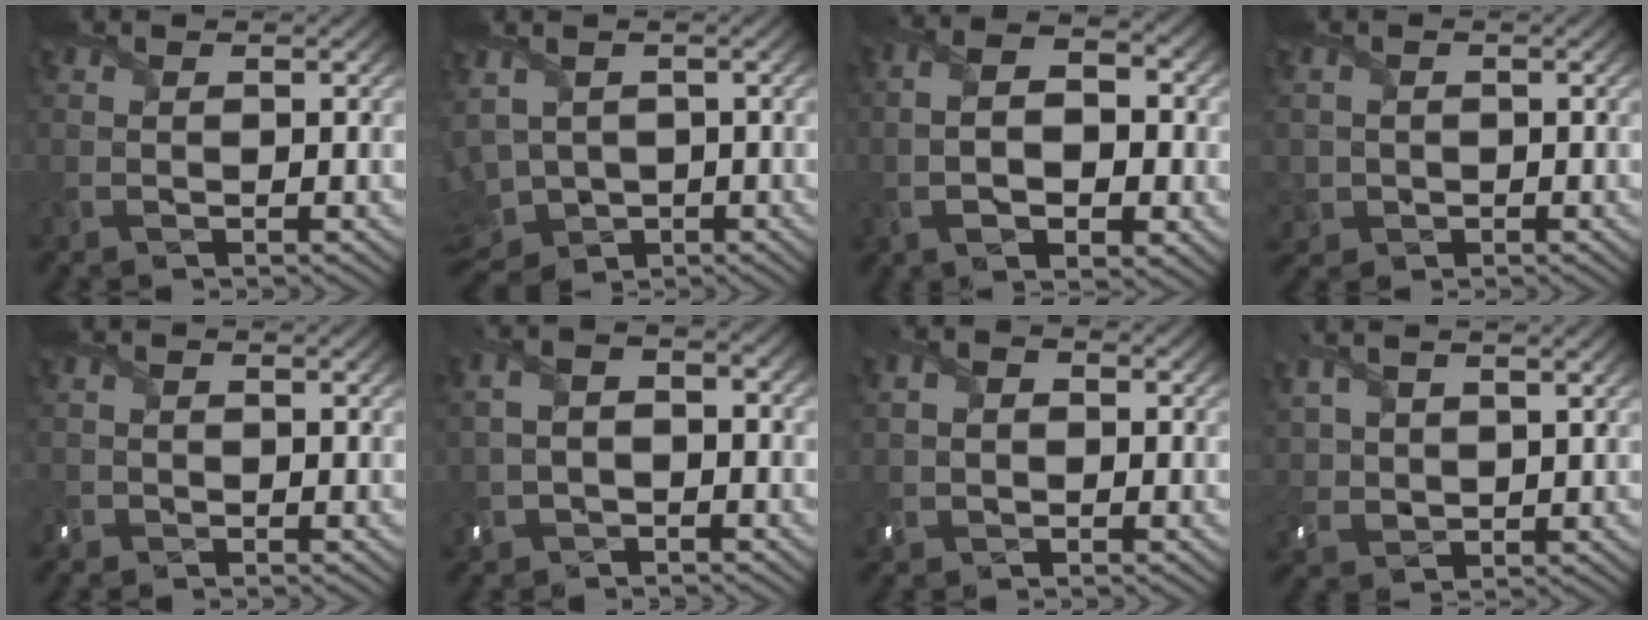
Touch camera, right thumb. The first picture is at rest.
{"total": 7.2, "force": [-0.4, 5.1, 5.0], "torque": [-0.153, -0.019, -0.008]}
{"total": 8.6, "force": [-1.1, 4.7, 7.2], "torque": [-0.136, -0.002, -0.017]}
{"total": 2.1, "force": [-0.4, 2.0, 0.0], "torque": [-0.010, -0.006, -0.011]}
{"total": 1.7, "force": [-1.3, 1.1, 0.2], "torque": [-0.005, -0.005, -0.030]}
{"total": 4.9, "force": [-1.1, 3.1, 3.7], "torque": [-0.082, 0.003, -0.016]}
{"total": 3.0, "force": [-0.4, 2.4, 1.7], "torque": [-0.036, 0.004, -0.013]}
{"total": 6.1, "force": [3.2, 3.2, 4.1], "torque": [-0.115, 0.005, 0.071]}